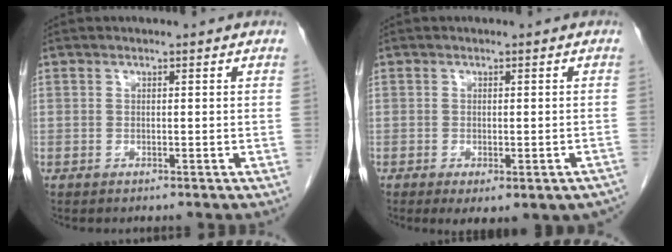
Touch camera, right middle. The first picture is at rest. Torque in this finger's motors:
{"motor_torque": [1.08, -1.05, 0.12, 0.05]}